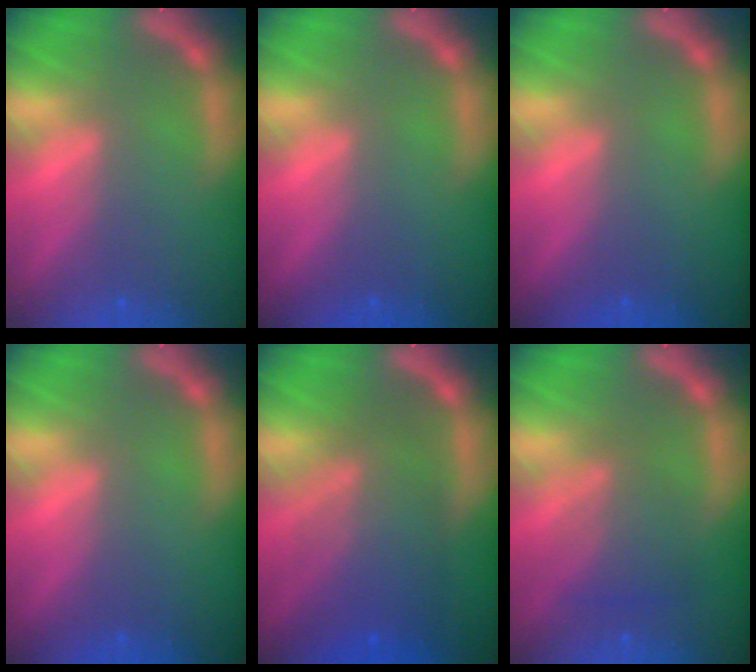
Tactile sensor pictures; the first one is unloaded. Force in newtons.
{"total": 0.0}
{"total": 0.0}
{"total": 0.0}
{"total": 8.0}
{"total": 4.0}